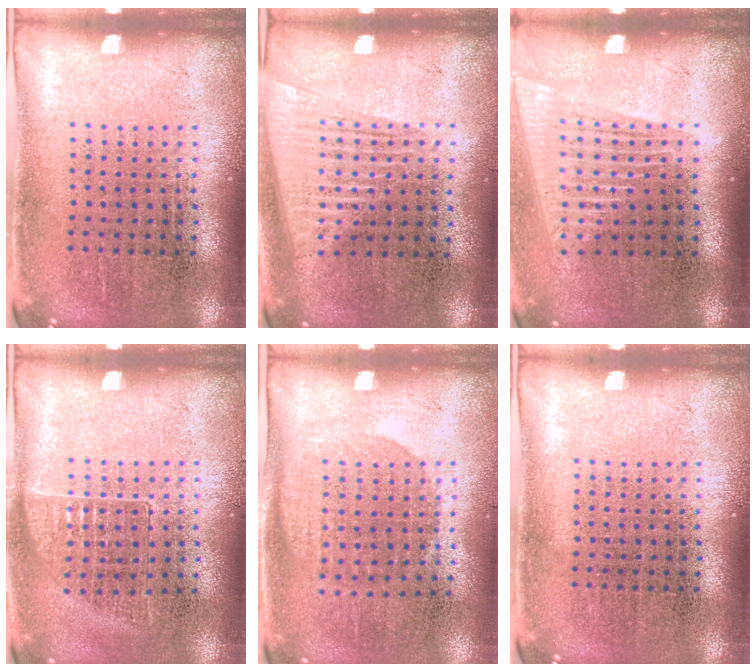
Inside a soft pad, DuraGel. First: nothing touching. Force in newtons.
{"total": 1.5, "press": 1.4, "slide": 0.5}
{"total": 1.7, "press": 1.5, "slide": 0.8}
{"total": 0.9, "press": 0.9, "slide": 0.1}
{"total": 1.1, "press": 1.0, "slide": 0.5}
{"total": 0.0}